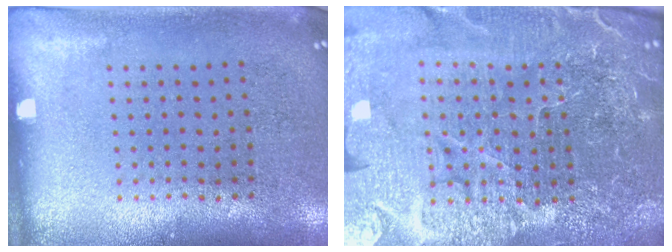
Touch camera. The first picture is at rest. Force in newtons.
{"total": 6.5, "press": 5.8, "slide": 3.0}